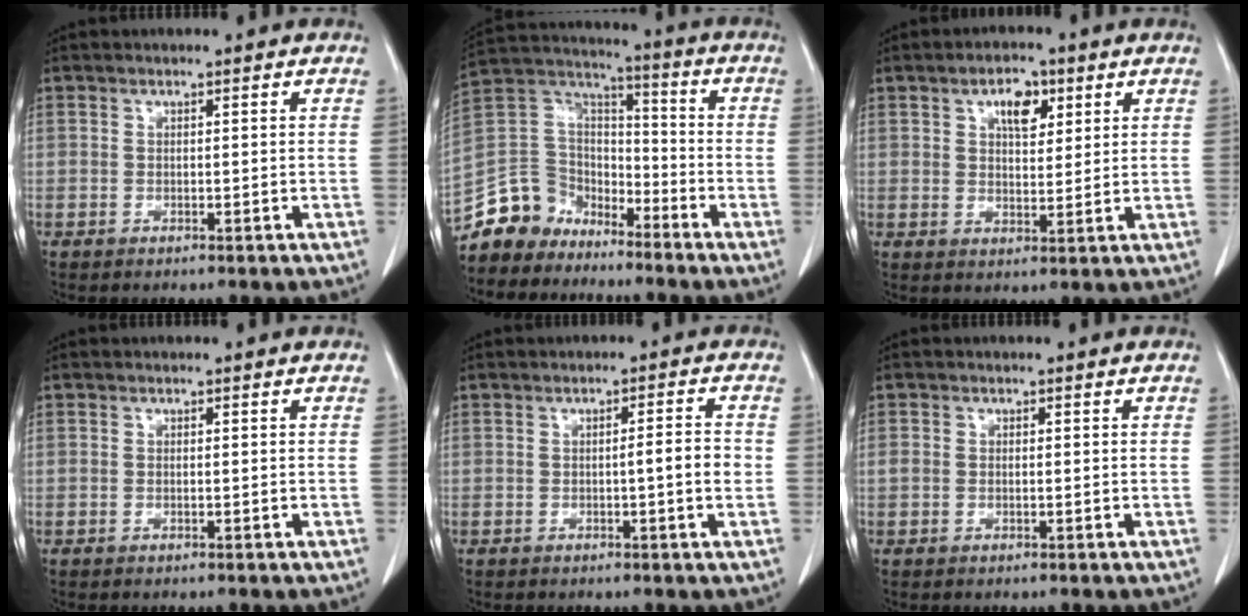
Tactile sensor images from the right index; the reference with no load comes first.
{"total": 10.7, "force": [-8.5, 6.5, 0.8], "torque": [-0.022, 0.062, -0.166]}
{"total": 5.2, "force": [2.5, 2.7, 3.8], "torque": [-0.062, 0.005, 0.041]}
{"total": 0.0}
{"total": 3.4, "force": [-0.5, 0.0, 3.3], "torque": [-0.048, 0.001, -0.009]}
{"total": 1.2, "force": [-0.1, 0.8, 0.9], "torque": [-0.022, 0.009, 0.002]}